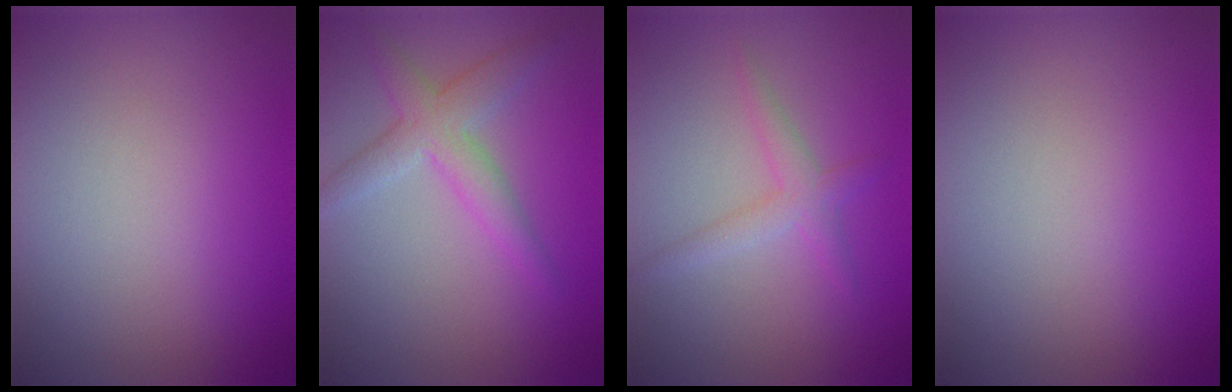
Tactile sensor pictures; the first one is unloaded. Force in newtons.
{"total": 3.5, "press": 3.5, "slide": 0.1}
{"total": 2.1, "press": 2.1, "slide": 0.3}
{"total": 0.0}